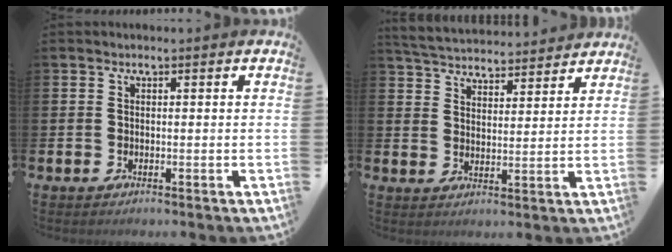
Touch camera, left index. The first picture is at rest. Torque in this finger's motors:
{"motor_torque": [1.04, -1.10, 0.22, 0.13]}